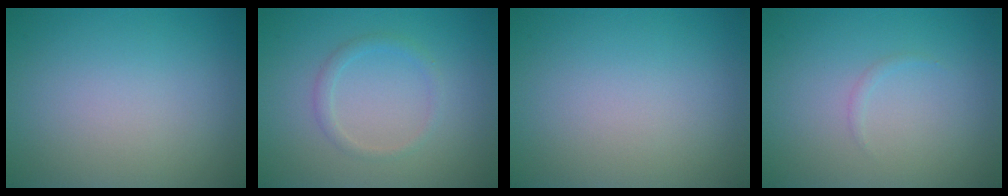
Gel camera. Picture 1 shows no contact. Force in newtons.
{"total": 1.4, "press": 1.4, "slide": 0.1}
{"total": 0.0}
{"total": 0.5, "press": 0.5, "slide": 0.0}